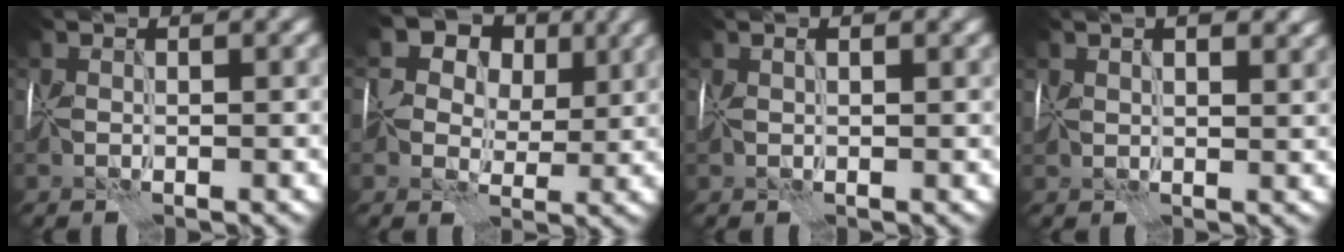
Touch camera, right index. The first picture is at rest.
{"total": 8.5, "force": [3.8, 6.3, 4.3], "torque": [-0.061, 0.017, 0.042]}
{"total": 1.4, "force": [0.6, 0.5, 1.2], "torque": [-0.021, 0.004, 0.011]}
{"total": 6.5, "force": [3.1, 3.7, 4.3], "torque": [-0.065, 0.020, 0.042]}